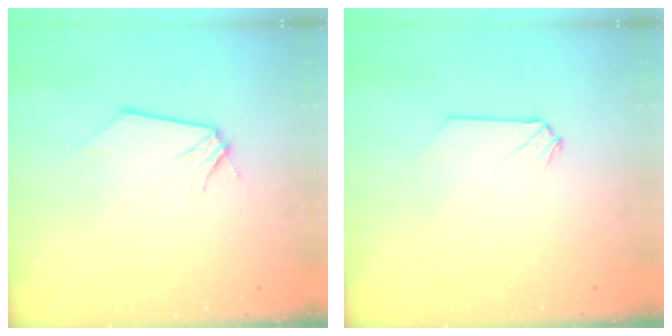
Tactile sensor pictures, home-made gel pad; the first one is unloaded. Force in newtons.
{"total": 0.0}